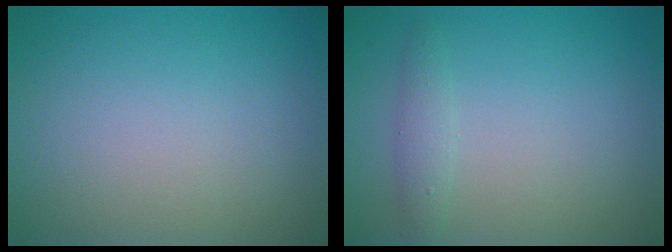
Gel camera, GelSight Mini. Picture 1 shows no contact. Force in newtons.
{"total": 1.4, "press": 1.4, "slide": 0.1}